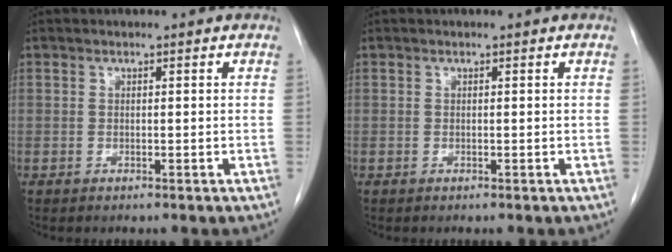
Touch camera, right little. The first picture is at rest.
{"total": 0.0}